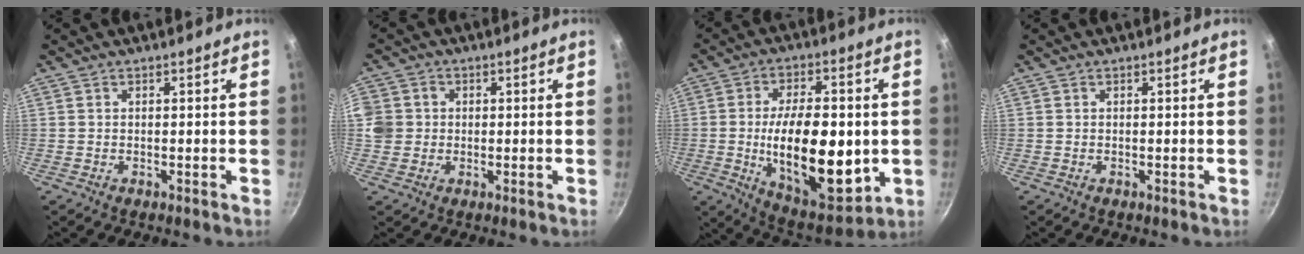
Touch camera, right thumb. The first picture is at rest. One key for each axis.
{"total": 7.9, "fx": 0.4, "fy": 7.4, "fz": 2.8, "tx": -0.053, "ty": 0.007, "tz": -0.001}
{"total": 21.8, "fx": -1.9, "fy": 10.5, "fz": 19.0, "tx": -0.281, "ty": -0.010, "tz": -0.020}
{"total": 0.0}